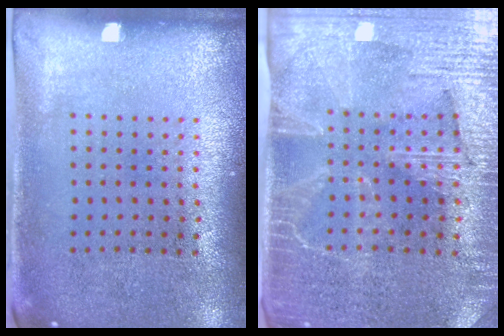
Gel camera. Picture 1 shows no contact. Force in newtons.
{"total": 4.1, "press": 3.7, "slide": 1.7}